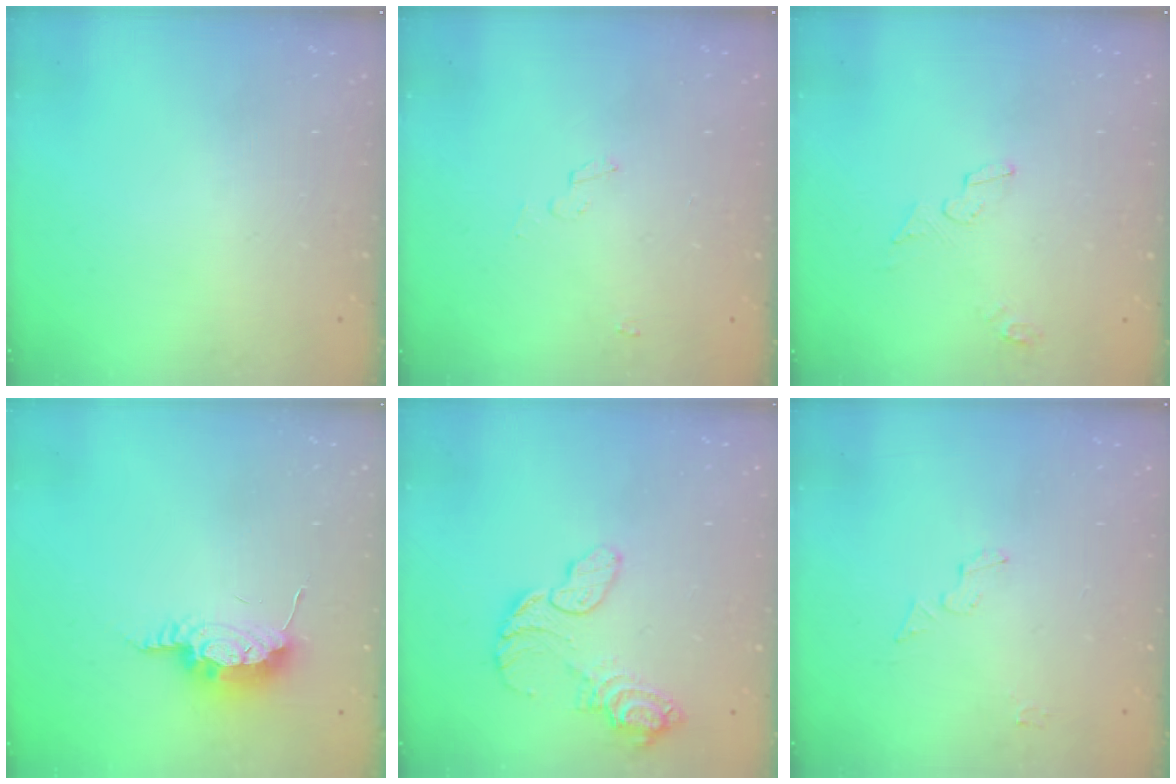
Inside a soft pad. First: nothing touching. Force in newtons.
{"total": 2.2, "press": 2.2, "slide": 0.2}
{"total": 5.5, "press": 4.5, "slide": 3.2}
{"total": 8.1, "press": 8.1, "slide": 0.8}
{"total": 10.9, "press": 10.8, "slide": 1.0}
{"total": 4.0, "press": 4.0, "slide": 0.1}